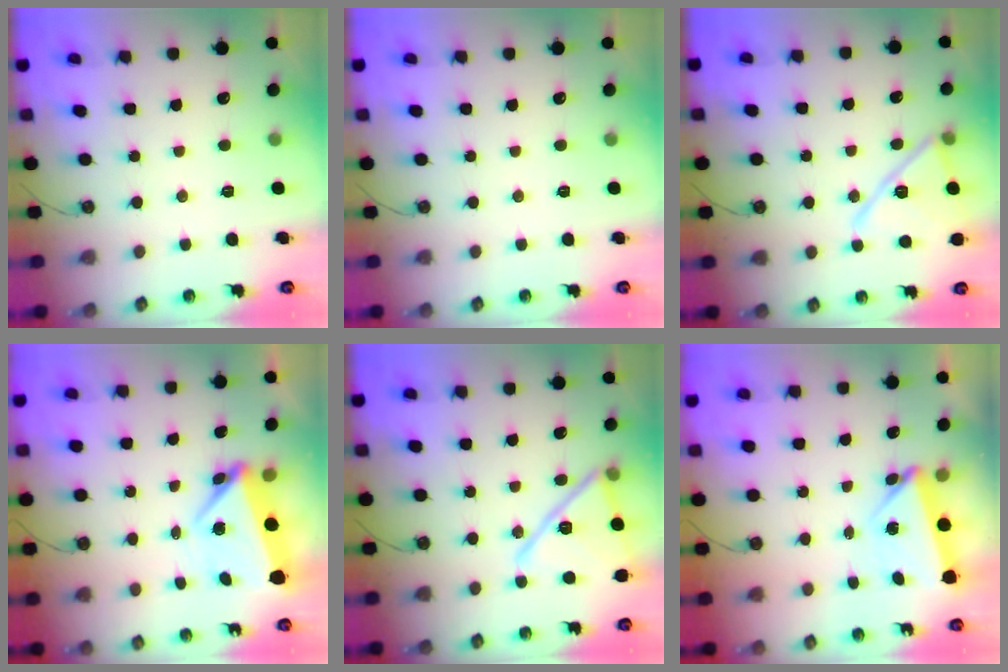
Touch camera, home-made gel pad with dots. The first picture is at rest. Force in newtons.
{"total": 0.0}
{"total": 15.2, "press": 14.9, "slide": 3.0}
{"total": 5.8, "press": 5.8, "slide": 0.3}
{"total": 17.6, "press": 15.8, "slide": 7.7}
{"total": 5.9, "press": 5.9, "slide": 0.7}